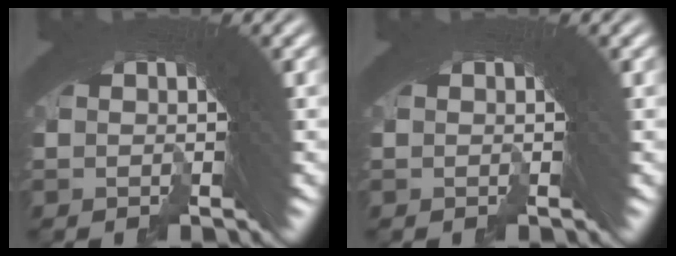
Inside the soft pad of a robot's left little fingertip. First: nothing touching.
{"total": 0.0}